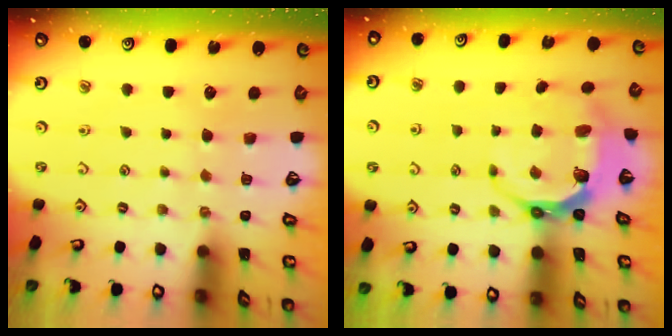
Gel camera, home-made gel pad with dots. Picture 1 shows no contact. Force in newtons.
{"total": 7.6, "press": 6.2, "slide": 4.3}